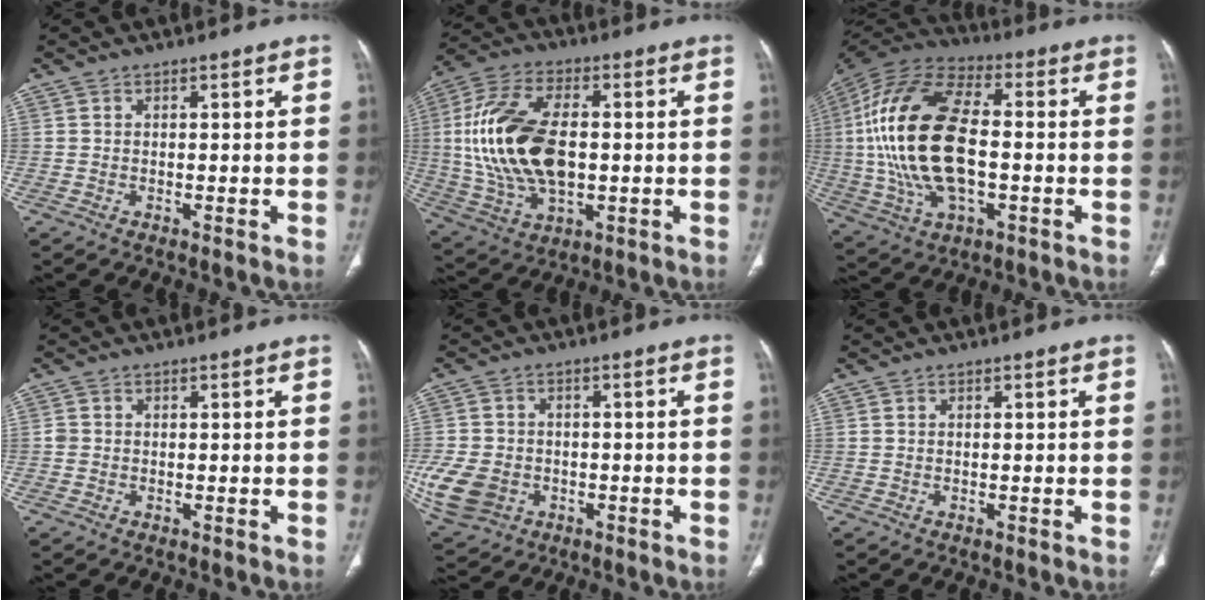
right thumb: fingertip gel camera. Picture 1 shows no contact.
{"total": 20.3, "force": [0.5, 11.3, 16.8], "torque": [-0.339, 0.003, 0.017]}
{"total": 24.6, "force": [-0.6, 12.6, 21.1], "torque": [-0.436, 0.011, -0.011]}
{"total": 1.0, "force": [-0.1, 0.9, 0.3], "torque": [-0.002, 0.003, -0.003]}
{"total": 12.6, "force": [-3.8, 9.9, 6.9], "torque": [-0.171, 0.006, -0.055]}
{"total": 0.0}